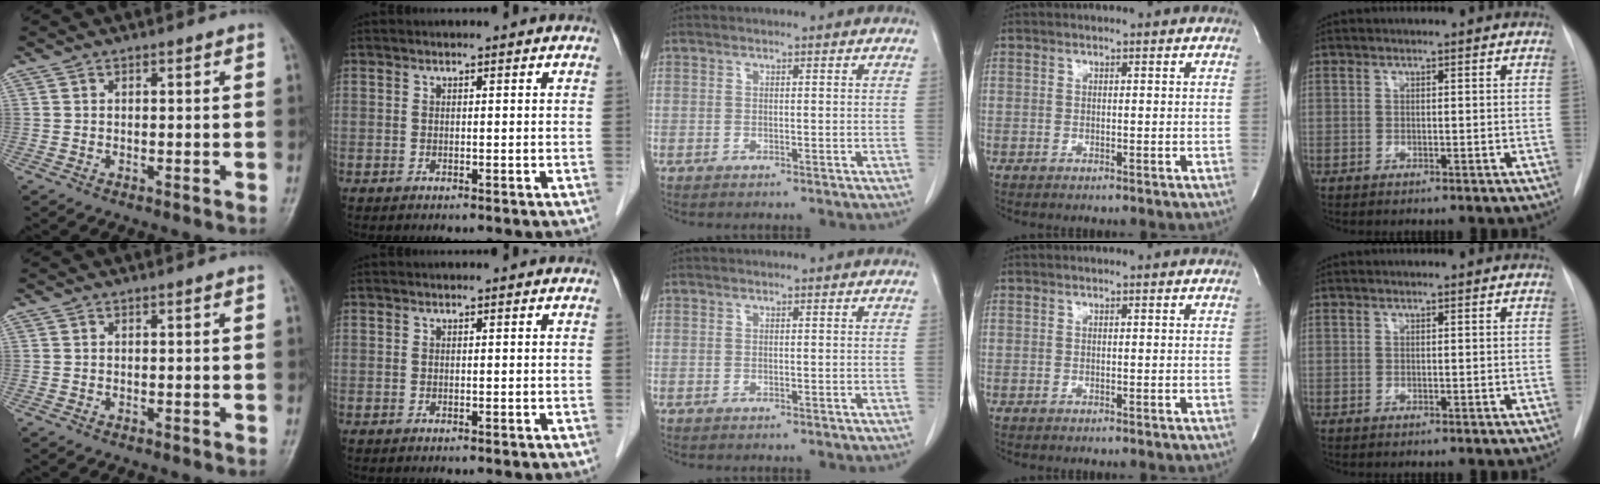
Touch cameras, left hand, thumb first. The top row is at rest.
{}